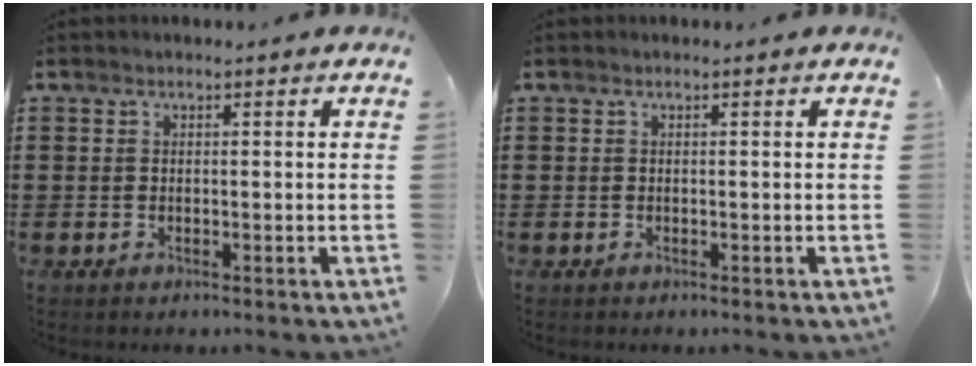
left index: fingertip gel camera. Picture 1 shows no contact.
{"total": 0.0}